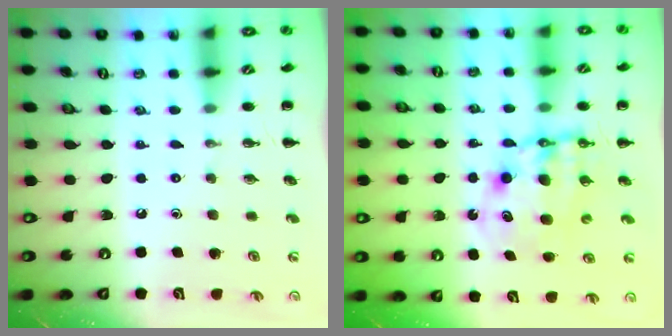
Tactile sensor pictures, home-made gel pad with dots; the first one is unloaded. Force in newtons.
{"total": 9.6, "press": 9.2, "slide": 2.8}